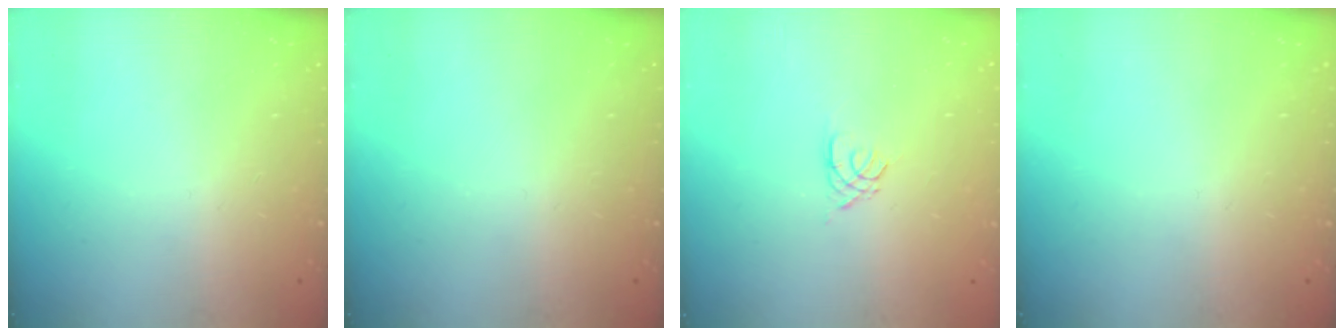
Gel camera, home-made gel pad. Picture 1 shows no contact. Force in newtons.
{"total": 0.0}
{"total": 2.7, "press": 2.7, "slide": 0.5}
{"total": 0.0}